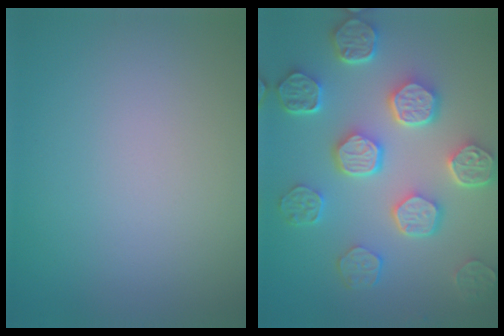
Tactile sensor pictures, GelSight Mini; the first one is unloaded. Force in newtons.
{"total": 7.8, "press": 6.0, "slide": 5.0}